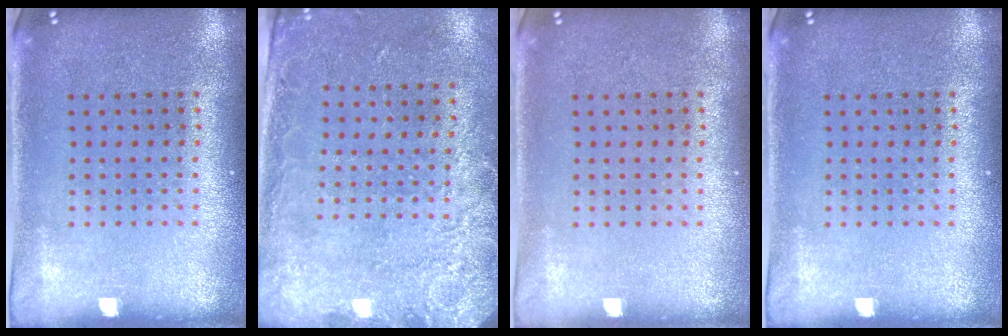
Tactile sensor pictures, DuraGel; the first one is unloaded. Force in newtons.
{"total": 2.6, "press": 1.9, "slide": 1.8}
{"total": 0.0}
{"total": 0.0}